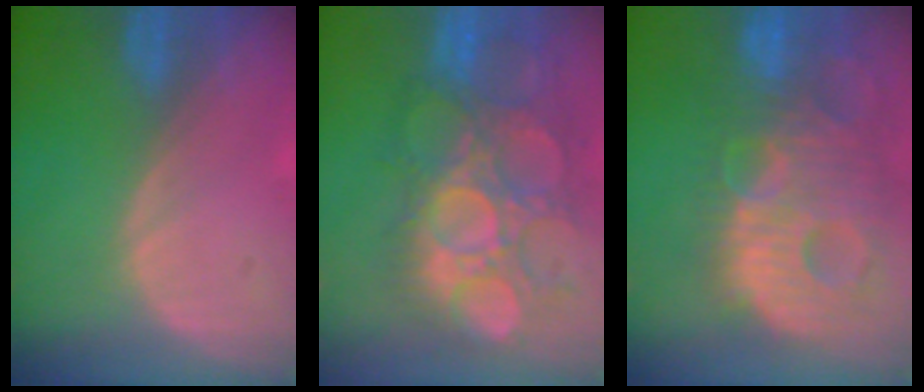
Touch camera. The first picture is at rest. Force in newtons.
{"total": 12.4, "press": 11.6, "slide": 4.3}
{"total": 14.1, "press": 12.2, "slide": 7.1}